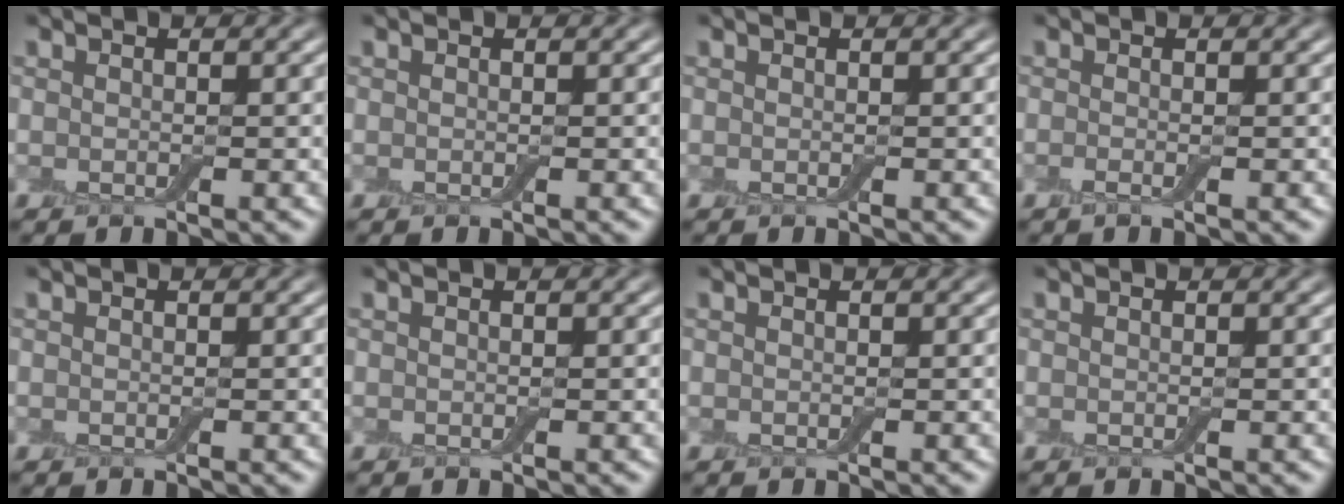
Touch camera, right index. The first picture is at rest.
{"total": 0.0}
{"total": 0.0}
{"total": 0.7, "force": [-0.3, 0.1, 0.6], "torque": [-0.015, -0.007, -0.007]}
{"total": 0.0}
{"total": 0.0}
{"total": 0.0}
{"total": 0.0}